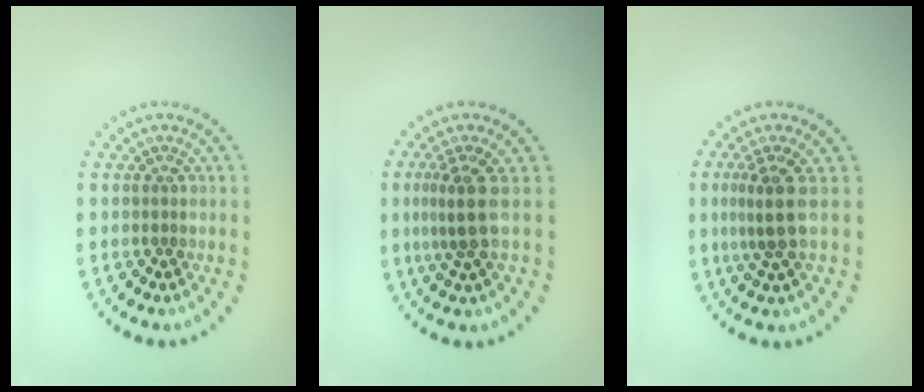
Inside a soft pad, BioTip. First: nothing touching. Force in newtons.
{"total": 2.9, "press": 2.1, "slide": 2.0}
{"total": 2.8, "press": 2.2, "slide": 1.9}